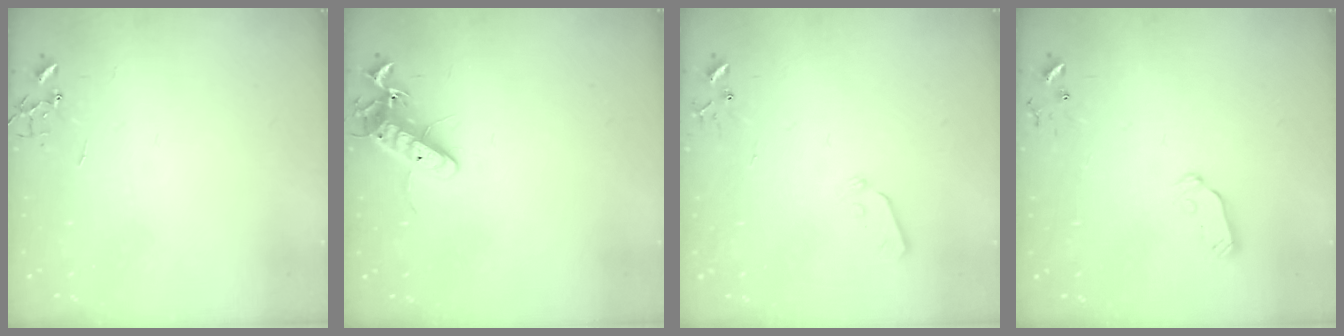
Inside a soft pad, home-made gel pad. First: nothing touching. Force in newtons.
{"total": 11.4, "press": 11.4, "slide": 0.9}
{"total": 5.8, "press": 5.8, "slide": 0.5}
{"total": 6.0, "press": 6.0, "slide": 0.5}